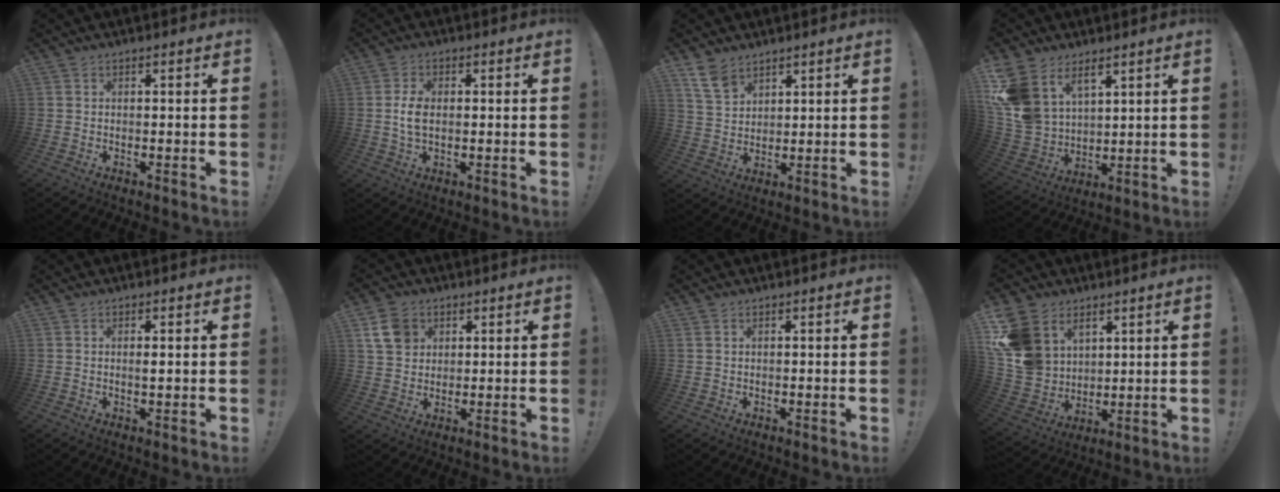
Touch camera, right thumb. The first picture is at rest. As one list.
[{"total": 5.2, "force": [-0.2, 3.0, 4.2], "torque": [-0.088, -0.002, -0.007]}, {"total": 7.8, "force": [5.8, 4.3, 3.0], "torque": [-0.055, -0.030, 0.114]}, {"total": 13.2, "force": [7.5, 8.8, 6.4], "torque": [-0.144, -0.048, 0.148]}, {"total": 1.3, "force": [0.2, 0.1, 1.3], "torque": [-0.011, -0.005, -0.002]}, {"total": 9.1, "force": [3.8, 7.2, 4.1], "torque": [-0.069, -0.007, 0.076]}, {"total": 0.6, "force": [0.4, 0.4, 0.3], "torque": [-0.009, 0.001, 0.008]}, {"total": 14.3, "force": [6.6, 11.3, 5.9], "torque": [-0.125, -0.038, 0.135]}]